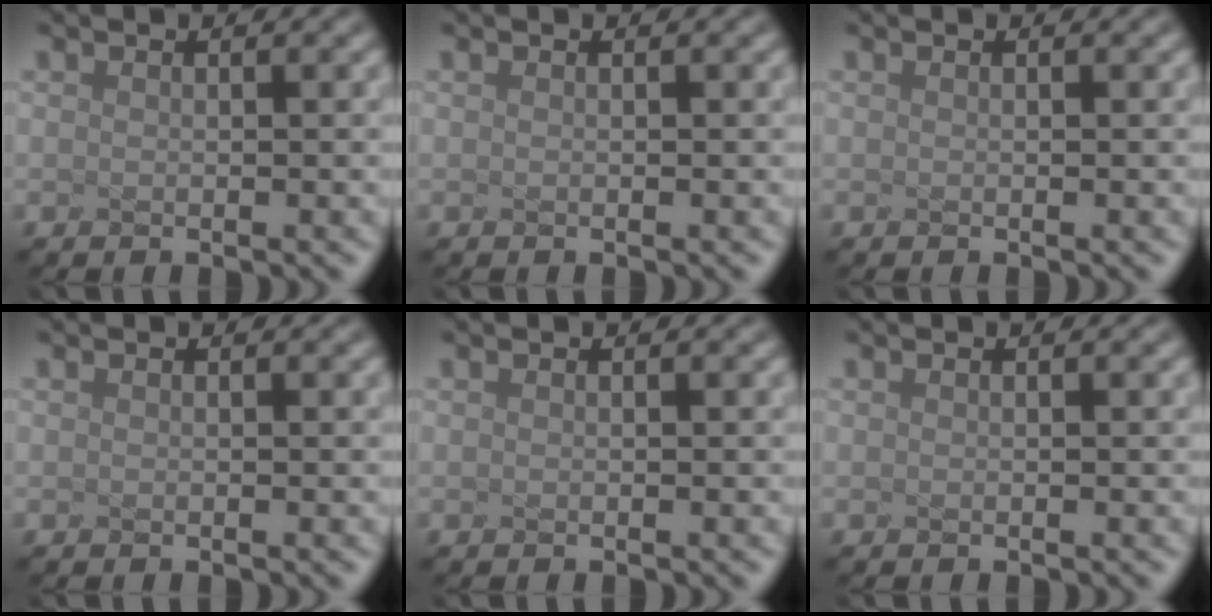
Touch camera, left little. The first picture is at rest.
{"total": 0.0}
{"total": 0.0}
{"total": 0.0}
{"total": 0.0}
{"total": 0.0}